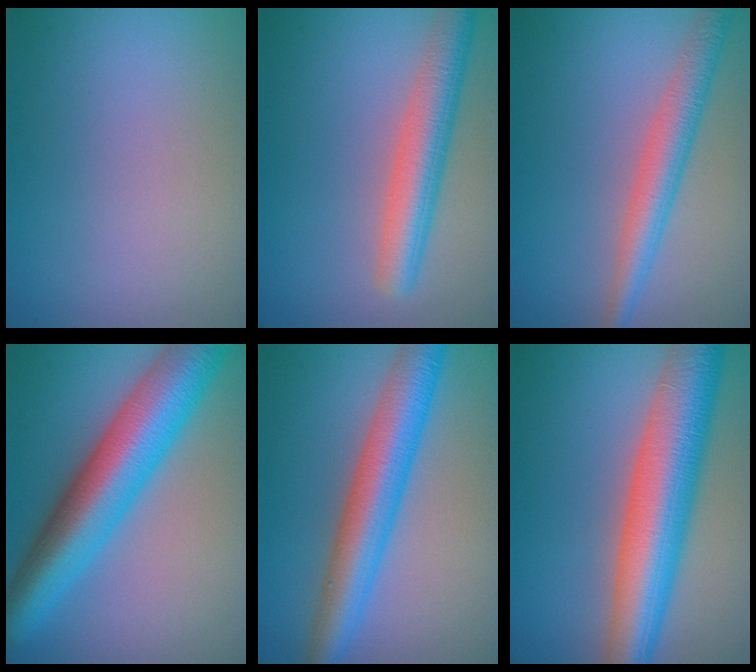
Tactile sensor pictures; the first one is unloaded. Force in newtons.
{"total": 5.4, "press": 5.4, "slide": 0.3}
{"total": 4.2, "press": 4.2, "slide": 0.0}
{"total": 11.0, "press": 11.0, "slide": 0.2}
{"total": 7.2, "press": 7.2, "slide": 0.1}
{"total": 10.8, "press": 10.8, "slide": 0.3}